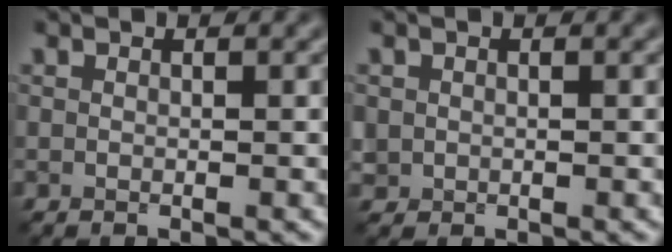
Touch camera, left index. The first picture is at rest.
{"total": 1.0, "force": [0.0, 1.0, 0.1], "torque": [0.004, -0.004, 0.000]}